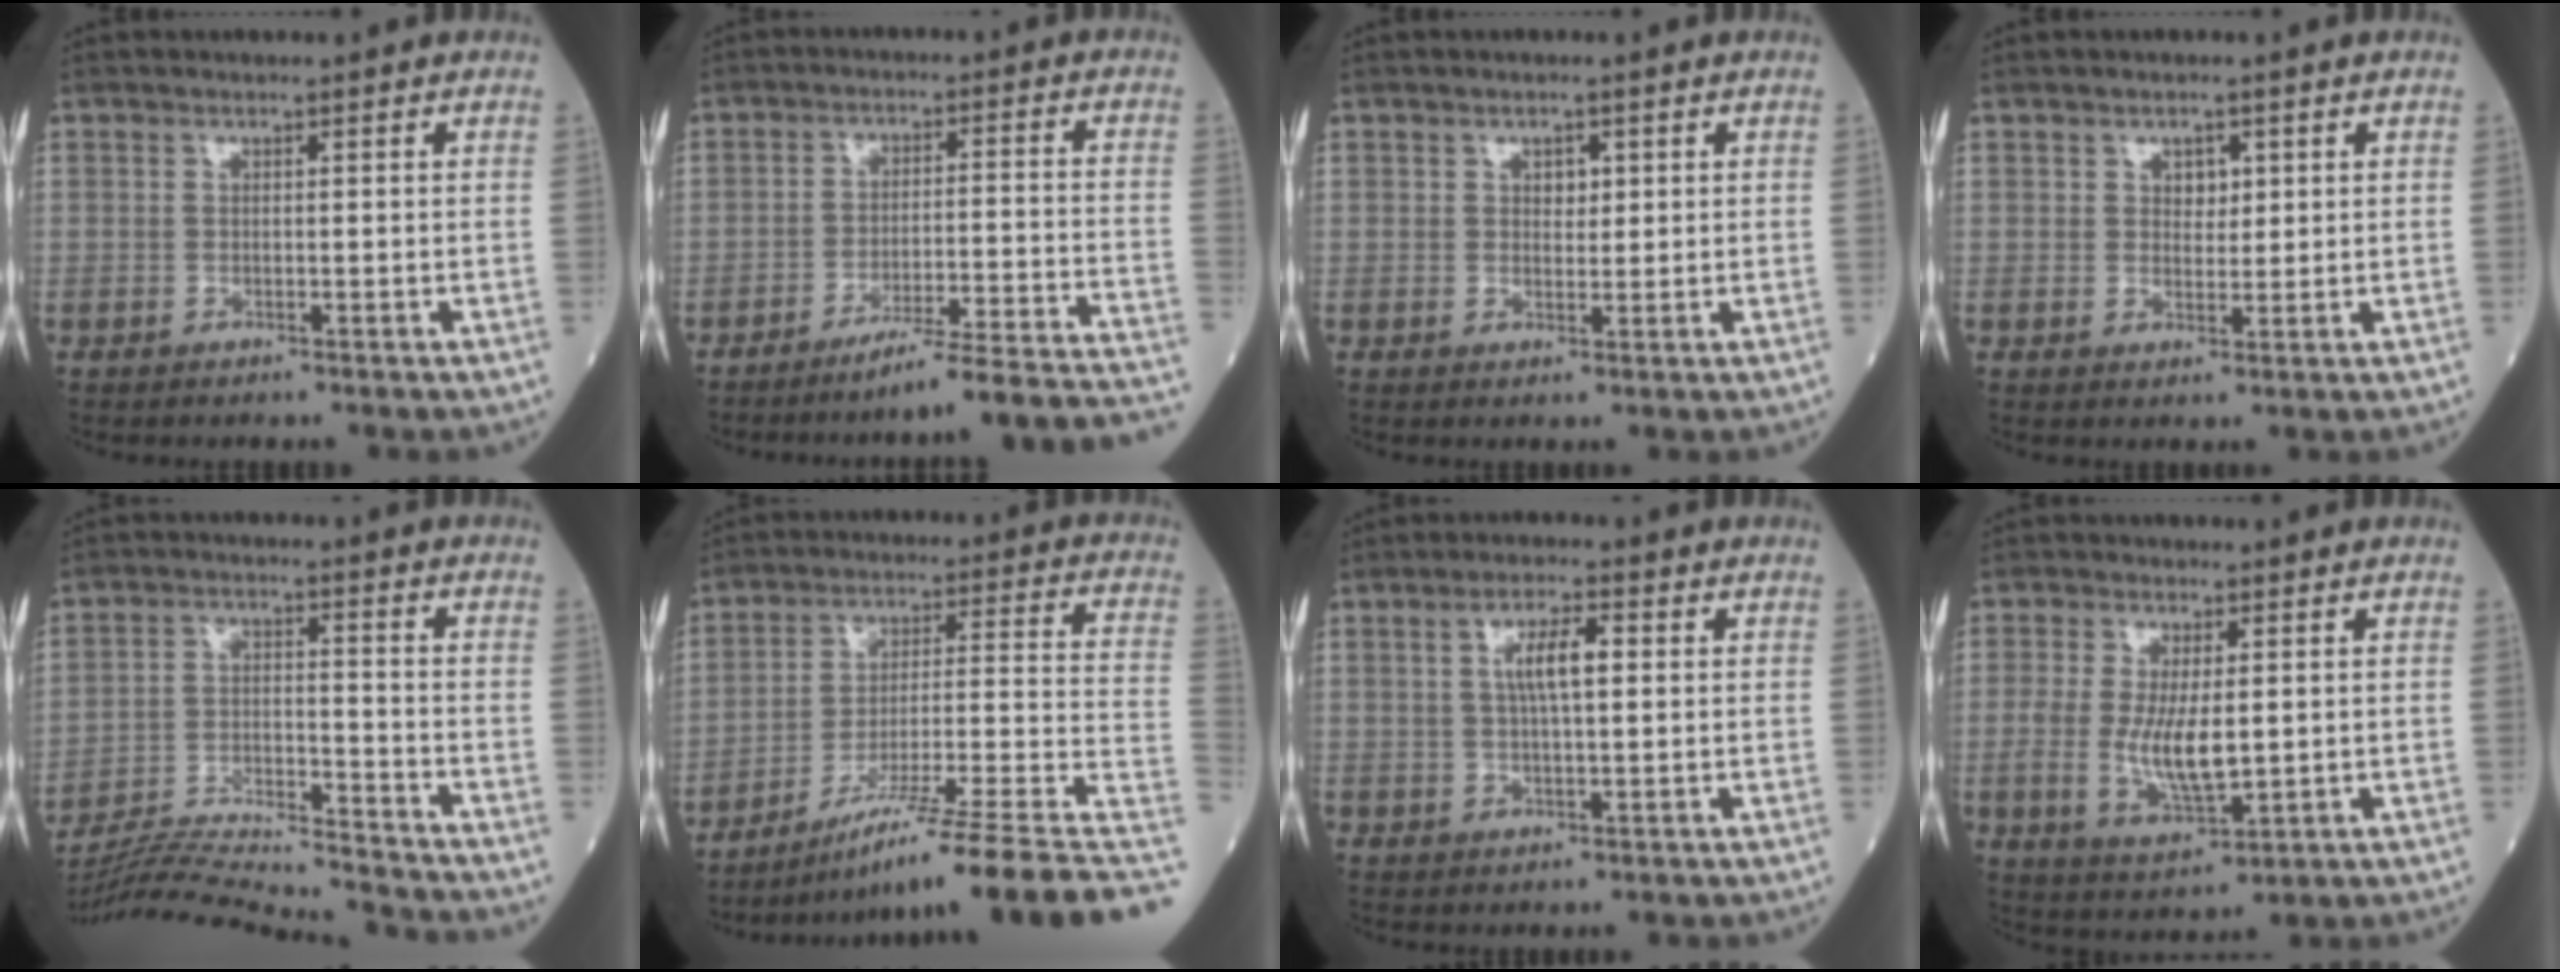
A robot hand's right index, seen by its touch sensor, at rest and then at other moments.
{"total": 18.5, "force": [-16.8, -2.1, 7.6], "torque": [-0.049, -0.006, -0.228]}
{"total": 1.9, "force": [0.7, 1.2, 1.3], "torque": [-0.014, -0.002, 0.010]}
{"total": 2.3, "force": [1.0, 1.5, 1.4], "torque": [-0.016, -0.001, 0.014]}
{"total": 18.3, "force": [-17.6, -1.0, 5.1], "torque": [-0.102, -0.016, -0.281]}
{"total": 20.2, "force": [-14.1, -0.7, 14.5], "torque": [-0.155, 0.018, -0.224]}
{"total": 5.3, "force": [1.2, 1.1, 5.0], "torque": [-0.094, 0.009, 0.022]}
{"total": 8.4, "force": [-0.1, 3.1, 7.8], "torque": [-0.159, -0.015, 0.005]}